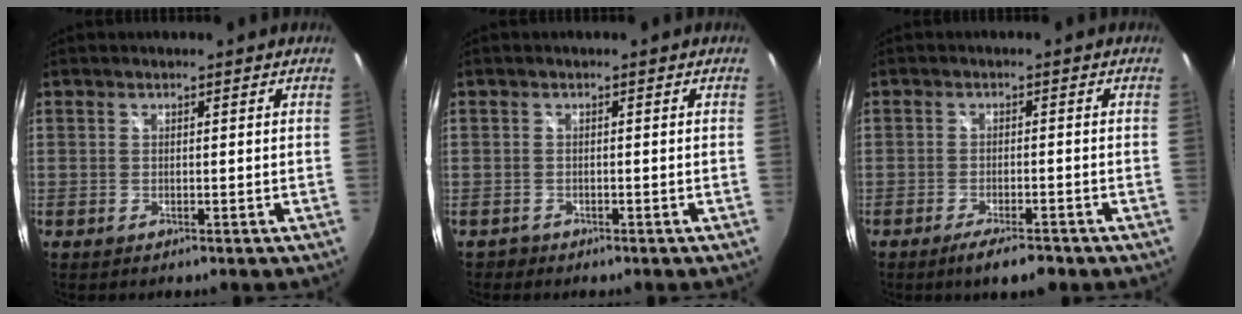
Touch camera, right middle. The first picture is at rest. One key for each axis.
{"total": 1.1, "fx": -0.9, "fy": 0.6, "fz": -0.1, "tx": -0.003, "ty": 0.000, "tz": -0.017}
{"total": 5.6, "fx": -4.2, "fy": 1.2, "fz": 3.5, "tx": -0.073, "ty": -0.013, "tz": -0.067}